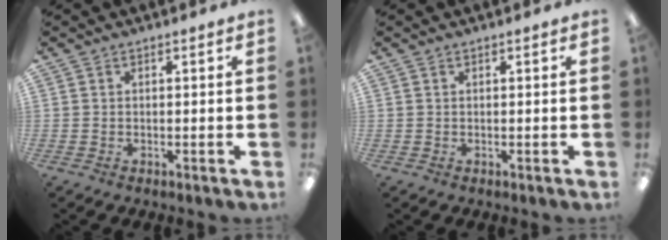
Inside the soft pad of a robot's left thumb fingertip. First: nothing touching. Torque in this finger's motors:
{"motor_torque": [0.00, 0.00, 0.04, -0.12, 0.00]}